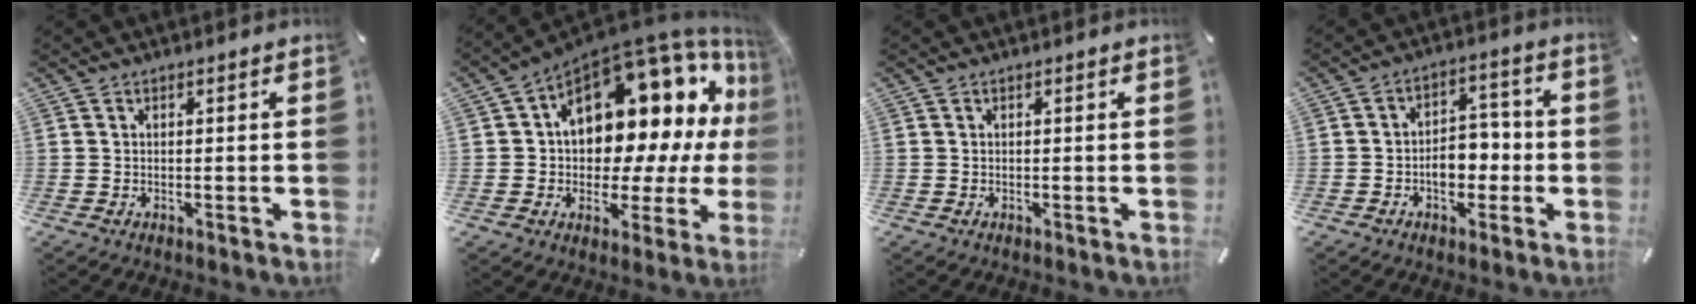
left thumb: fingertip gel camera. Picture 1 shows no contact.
{"total": 18.6, "force": [7.0, 11.2, 13.1], "torque": [-0.181, -0.077, 0.116]}
{"total": 0.0}
{"total": 7.9, "force": [-2.2, 5.8, 4.8], "torque": [-0.056, 0.016, -0.039]}